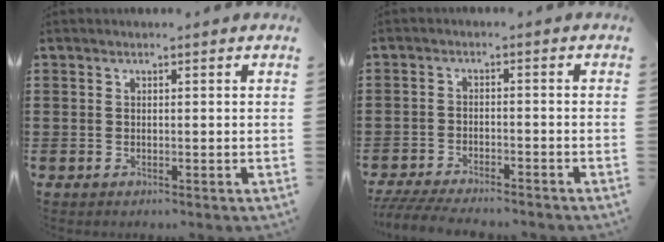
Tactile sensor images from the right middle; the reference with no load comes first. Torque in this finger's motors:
{"motor_torque": [0.58, -0.10, 0.10, 0.12]}